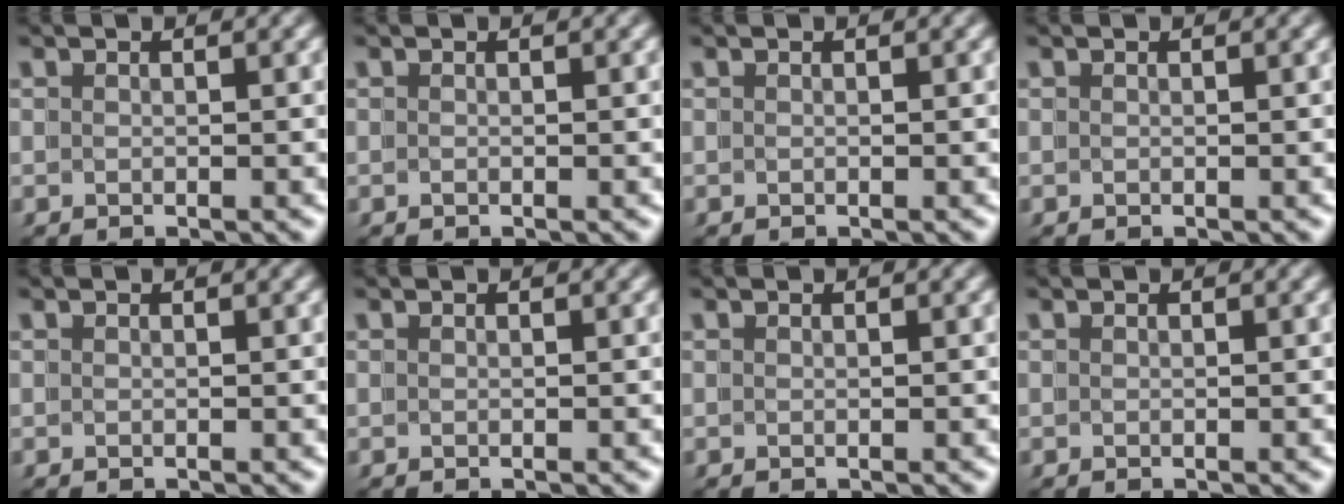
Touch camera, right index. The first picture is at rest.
{"total": 0.0}
{"total": 0.0}
{"total": 0.0}
{"total": 0.0}
{"total": 0.0}
{"total": 0.0}
{"total": 0.0}